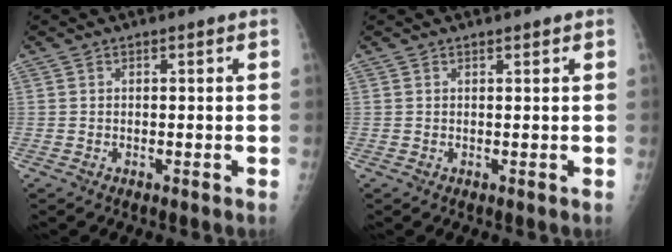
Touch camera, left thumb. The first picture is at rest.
{"total": 0.6, "force": [0.5, 0.1, 0.3], "torque": [-0.007, -0.002, 0.007]}